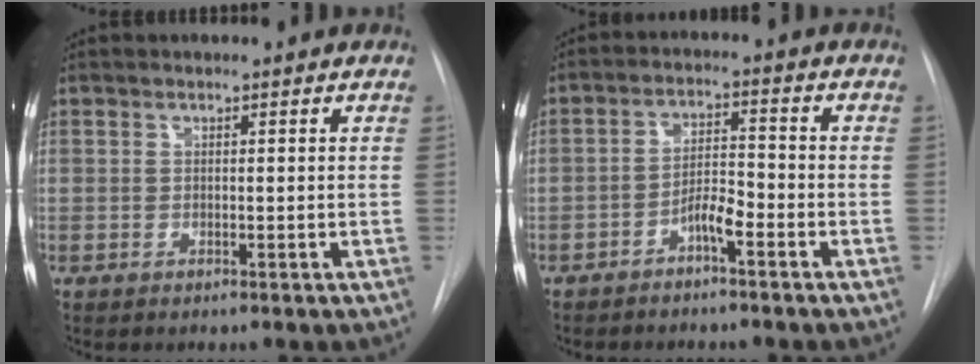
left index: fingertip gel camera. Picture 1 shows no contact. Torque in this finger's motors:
{"motor_torque": [0.58, 0.15, 0.07, 0.02]}